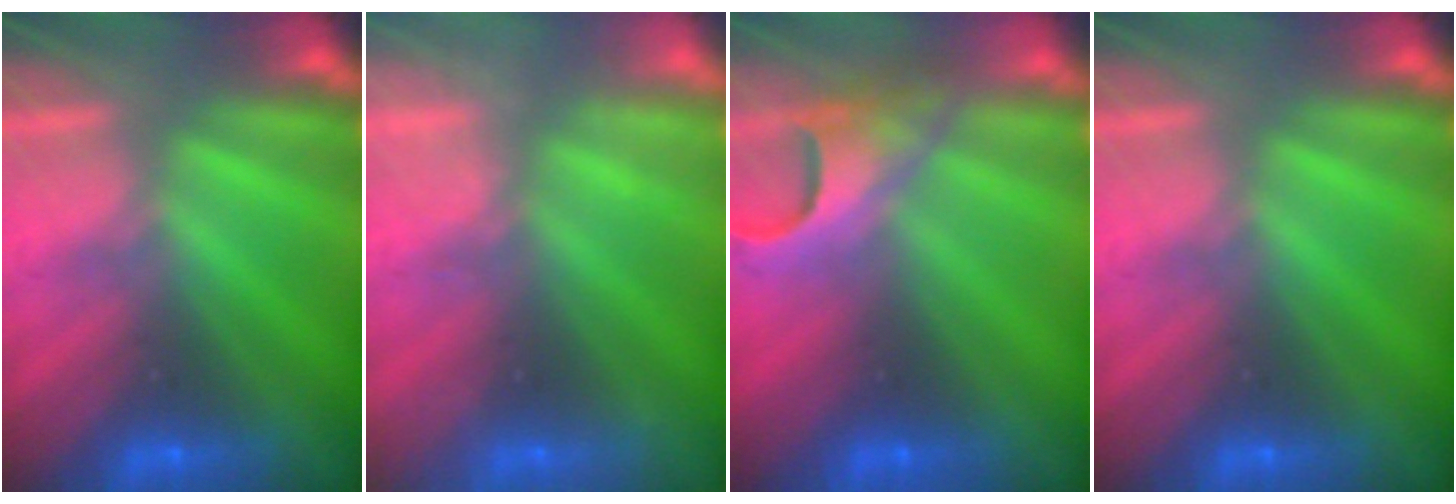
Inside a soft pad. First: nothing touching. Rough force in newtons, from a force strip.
{"total": 2.2}
{"total": 4.6}
{"total": 0.0}